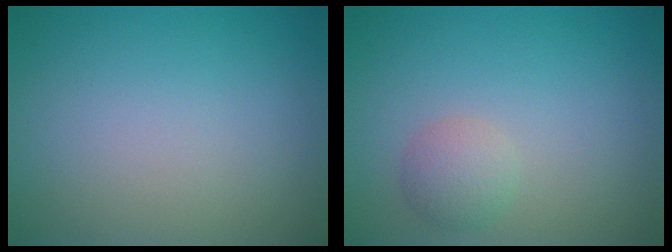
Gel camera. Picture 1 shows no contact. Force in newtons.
{"total": 2.0, "press": 2.0, "slide": 0.0}